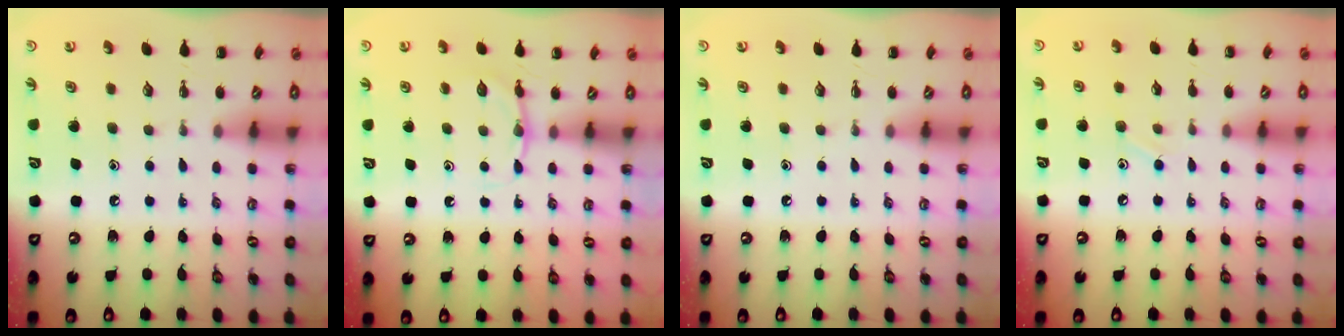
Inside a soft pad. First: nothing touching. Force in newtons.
{"total": 5.9, "press": 5.7, "slide": 1.7}
{"total": 0.0}
{"total": 6.1, "press": 5.8, "slide": 1.9}